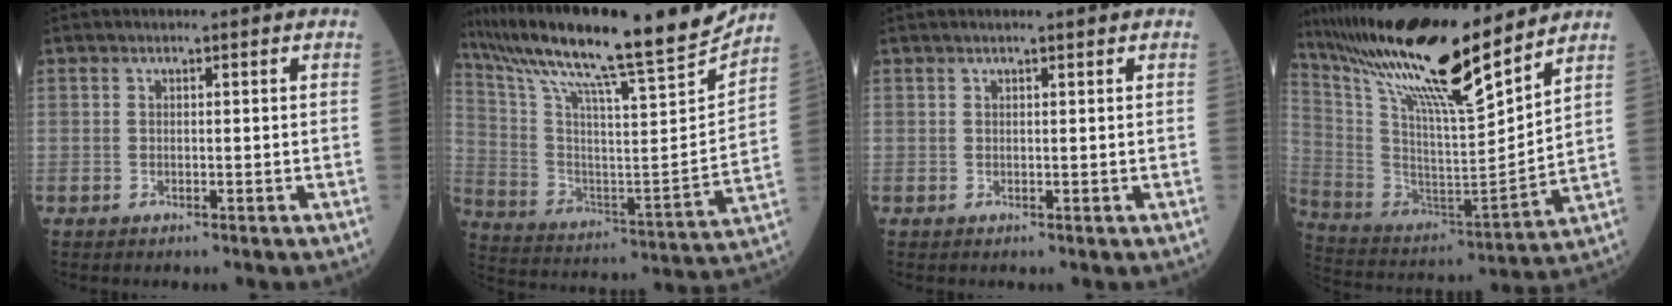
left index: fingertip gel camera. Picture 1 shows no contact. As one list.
[{"total": 25.1, "force": [21.4, 0.2, 13.1], "torque": [-0.239, -0.033, 0.334]}, {"total": 1.6, "force": [1.4, -0.1, 0.8], "torque": [-0.008, 0.013, 0.024]}, {"total": 22.9, "force": [18.2, 2.1, 13.7], "torque": [-0.252, -0.004, 0.330]}]